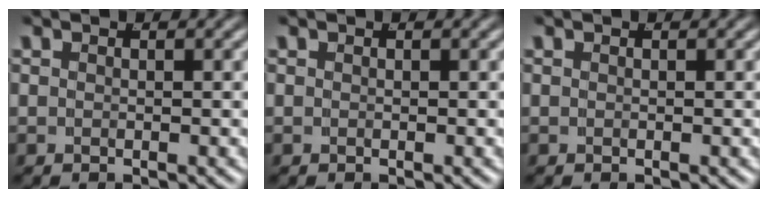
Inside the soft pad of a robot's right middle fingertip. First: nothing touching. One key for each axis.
{"total": 0.0}
{"total": 0.0}